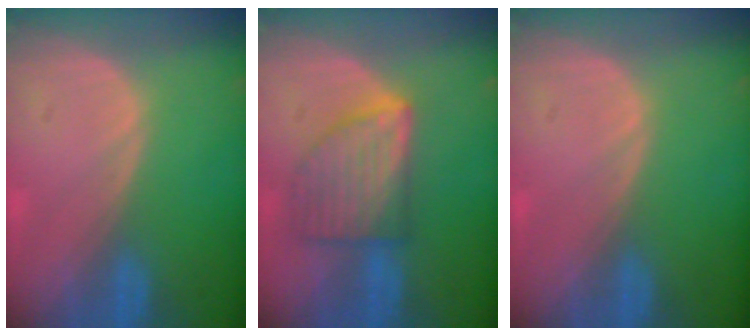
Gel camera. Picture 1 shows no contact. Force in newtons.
{"total": 7.1, "press": 7.1, "slide": 0.1}
{"total": 0.0}